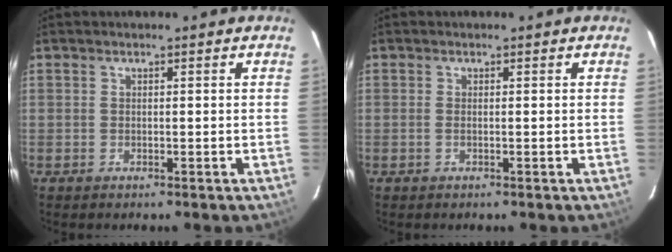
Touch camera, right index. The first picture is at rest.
{"total": 0.7, "force": [-0.2, -0.2, 0.7], "torque": [-0.013, 0.000, -0.005]}